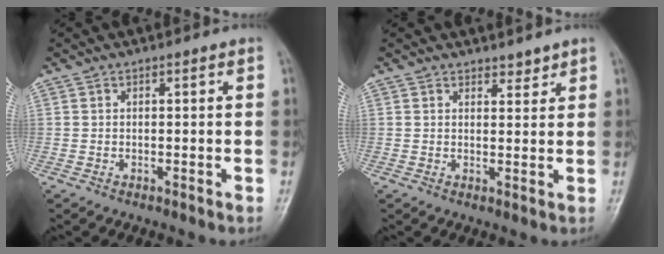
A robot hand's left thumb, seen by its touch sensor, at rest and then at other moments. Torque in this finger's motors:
{"motor_torque": [-0.49, -0.31, -0.22, -0.07, 0.03]}